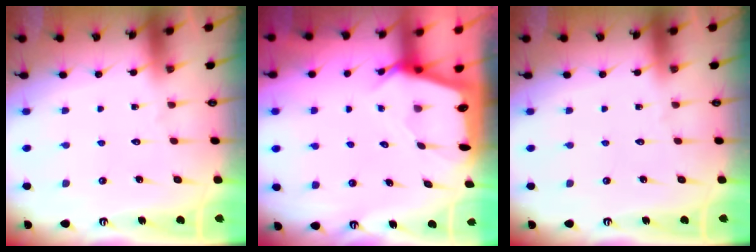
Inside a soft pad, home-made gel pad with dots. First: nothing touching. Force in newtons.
{"total": 2.4, "press": 2.4, "slide": 0.2}
{"total": 0.0}